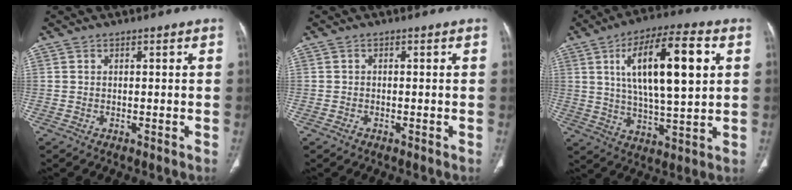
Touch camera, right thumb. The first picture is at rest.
{"total": 0.7, "force": [-0.5, 0.4, 0.2], "torque": [-0.005, 0.001, -0.012]}
{"total": 18.7, "force": [5.2, 6.1, 17.0], "torque": [-0.278, -0.002, 0.087]}